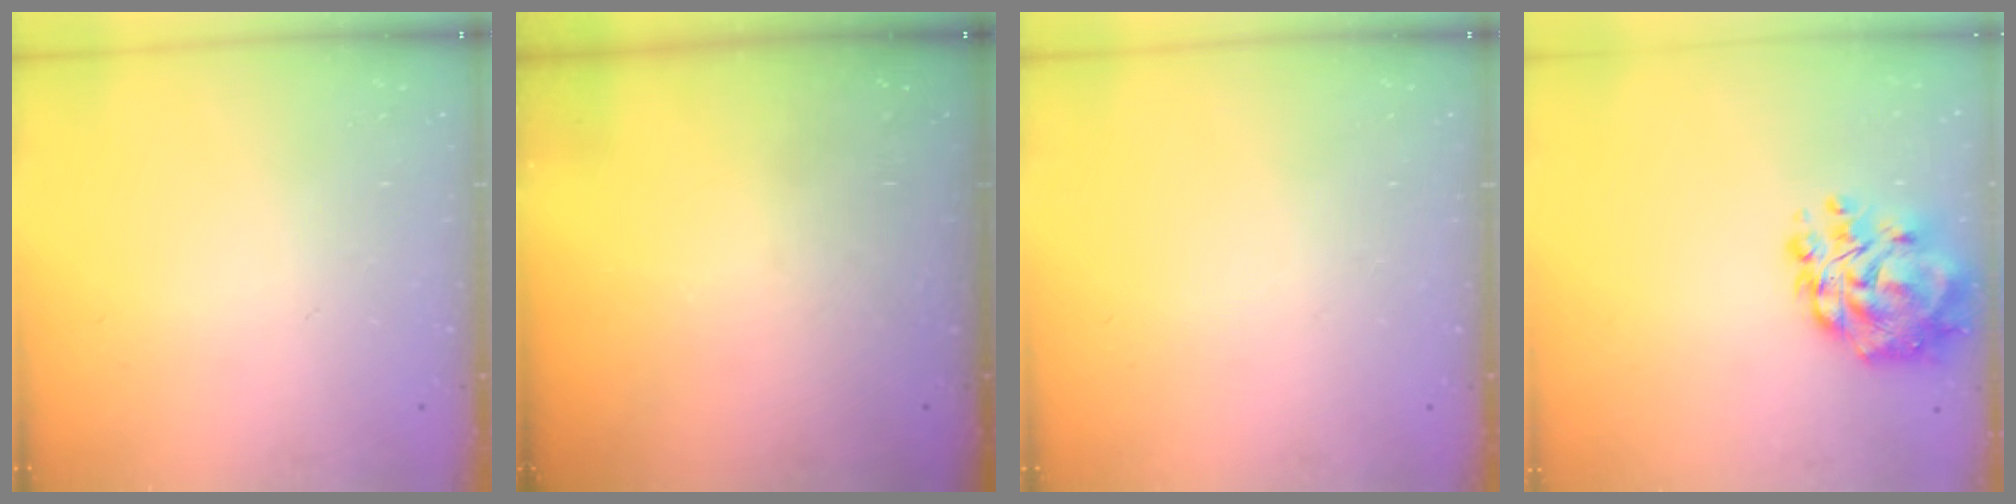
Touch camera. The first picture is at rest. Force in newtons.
{"total": 0.0}
{"total": 0.0}
{"total": 11.8, "press": 11.5, "slide": 2.7}